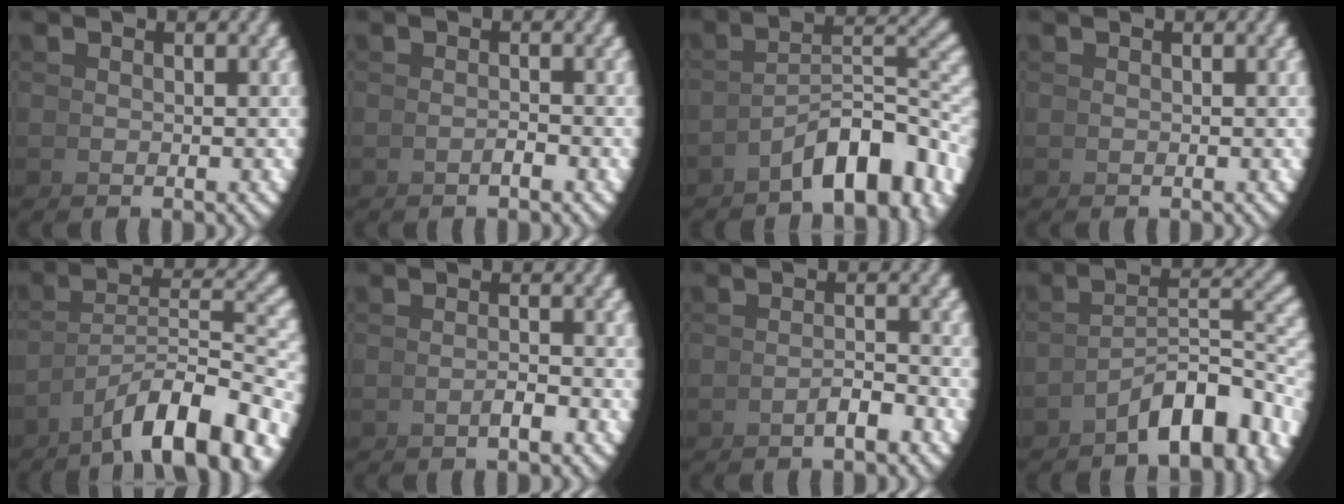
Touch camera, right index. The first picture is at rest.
{"total": 0.9, "force": [-0.8, -0.4, 0.3], "torque": [0.000, 0.008, -0.016]}
{"total": 8.5, "force": [-3.4, 3.8, 6.8], "torque": [-0.089, -0.020, -0.047]}
{"total": 0.0}
{"total": 8.5, "force": [-2.7, 4.1, 6.9], "torque": [-0.098, -0.023, -0.023]}
{"total": 1.2, "force": [-0.9, -0.4, 0.7], "torque": [-0.003, 0.011, -0.020]}
{"total": 1.6, "force": [-1.2, -0.4, 1.0], "torque": [-0.005, 0.010, -0.026]}
{"total": 7.5, "force": [-3.3, 3.0, 6.0], "torque": [-0.074, -0.012, -0.049]}